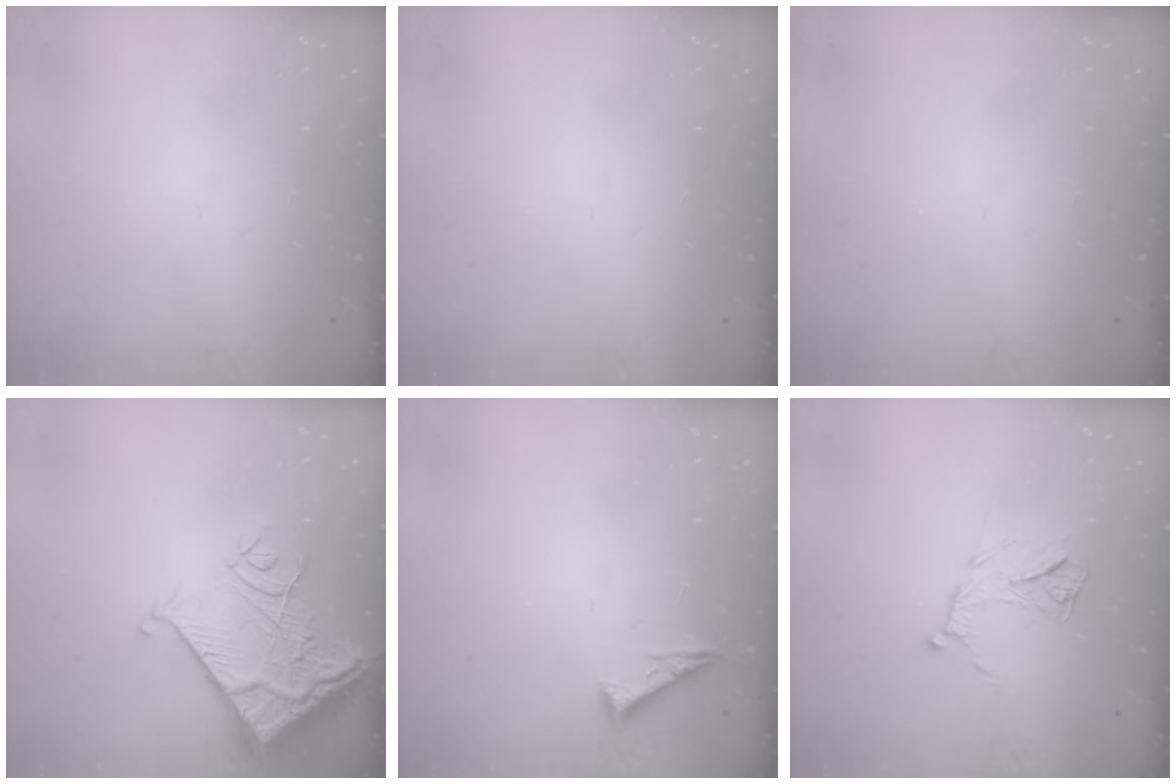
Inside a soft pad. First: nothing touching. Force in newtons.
{"total": 1.6, "press": 1.6, "slide": 0.1}
{"total": 0.0}
{"total": 13.1, "press": 13.0, "slide": 1.7}
{"total": 4.3, "press": 4.3, "slide": 0.6}
{"total": 11.8, "press": 11.8, "slide": 0.8}